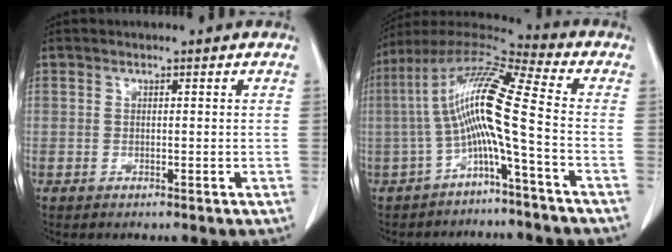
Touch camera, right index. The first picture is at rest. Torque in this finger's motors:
{"motor_torque": [1.94, -0.20, 0.40, 0.11]}